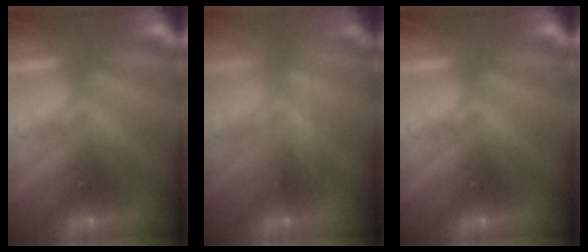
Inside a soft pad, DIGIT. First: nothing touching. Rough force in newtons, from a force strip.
{"total": 2.4}
{"total": 0.0}